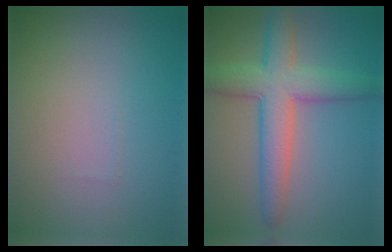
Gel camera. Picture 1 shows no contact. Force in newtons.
{"total": 6.5, "press": 6.5, "slide": 0.3}